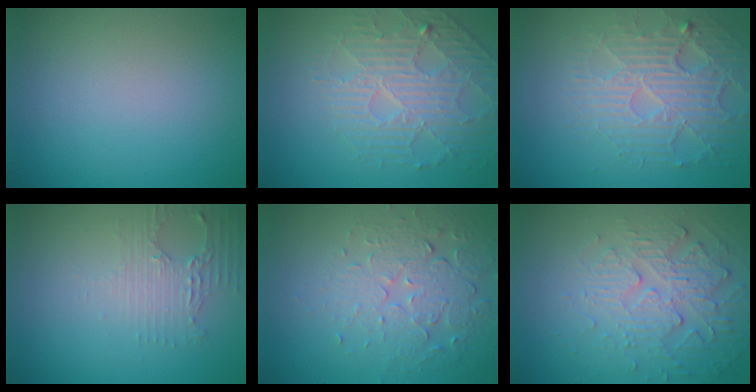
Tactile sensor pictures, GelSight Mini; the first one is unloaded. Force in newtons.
{"total": 4.2, "press": 3.9, "slide": 1.5}
{"total": 5.3, "press": 4.4, "slide": 3.0}
{"total": 2.4, "press": 2.3, "slide": 0.9}
{"total": 5.4, "press": 3.7, "slide": 3.9}
{"total": 4.6, "press": 3.5, "slide": 3.0}